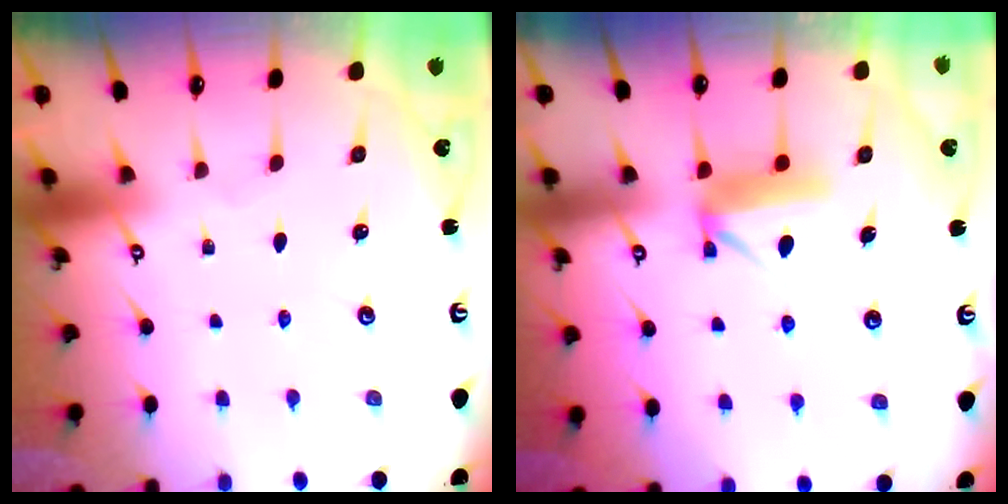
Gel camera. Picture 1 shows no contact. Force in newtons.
{"total": 7.4, "press": 7.4, "slide": 0.4}